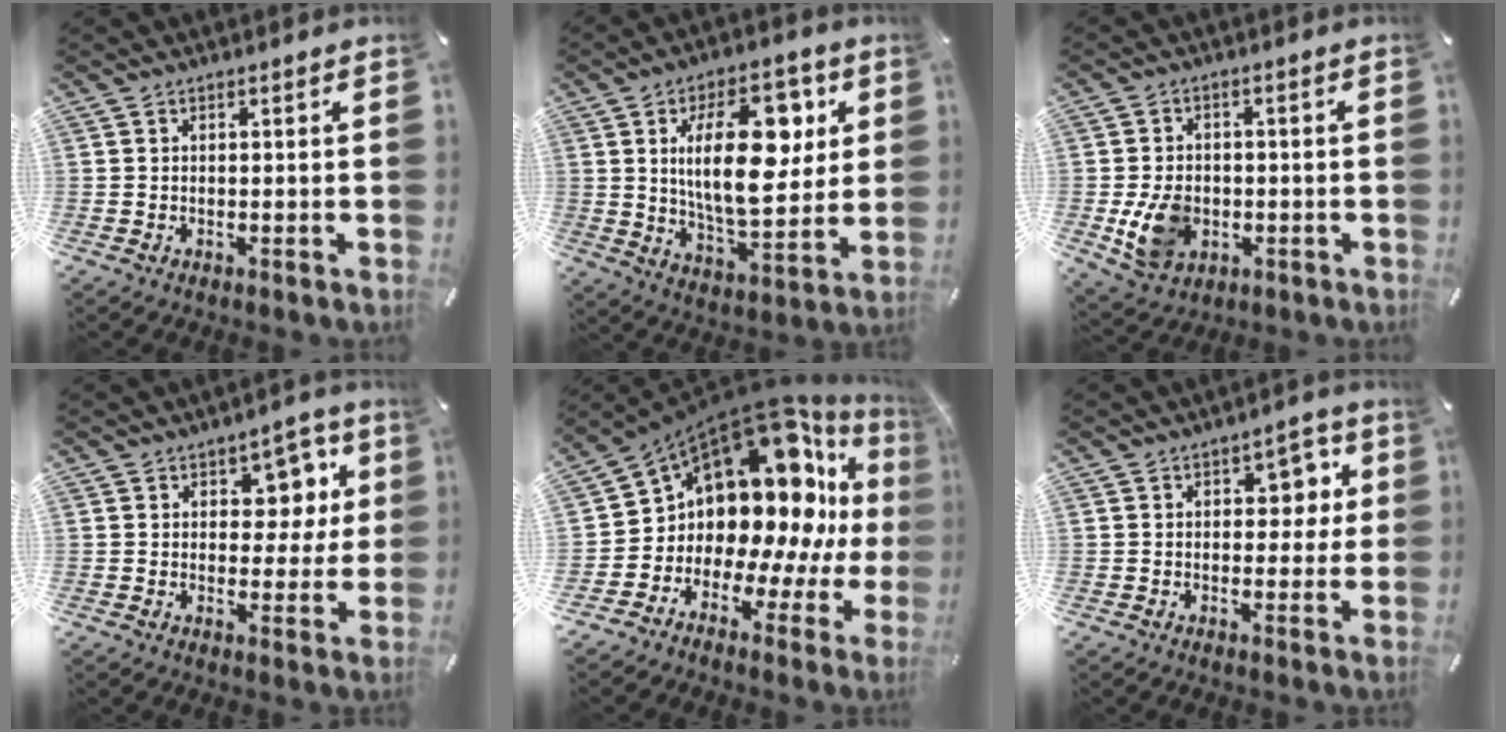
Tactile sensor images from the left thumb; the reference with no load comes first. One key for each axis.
{"total": 20.4, "fx": 5.0, "fy": 10.5, "fz": 16.7, "tx": -0.275, "ty": -0.005, "tz": 0.076}
{"total": 9.2, "fx": -1.7, "fy": 7.3, "fz": 5.3, "tx": -0.112, "ty": 0.003, "tz": -0.029}
{"total": 8.6, "fx": 3.4, "fy": 6.3, "fz": 4.7, "tx": -0.046, "ty": -0.016, "tz": 0.056}
{"total": 18.0, "fx": 7.9, "fy": 11.4, "fz": 11.5, "tx": -0.180, "ty": -0.102, "tz": 0.150}
{"total": 6.8, "fx": 1.4, "fy": 4.9, "fz": 4.5, "tx": -0.041, "ty": -0.004, "tz": 0.013}